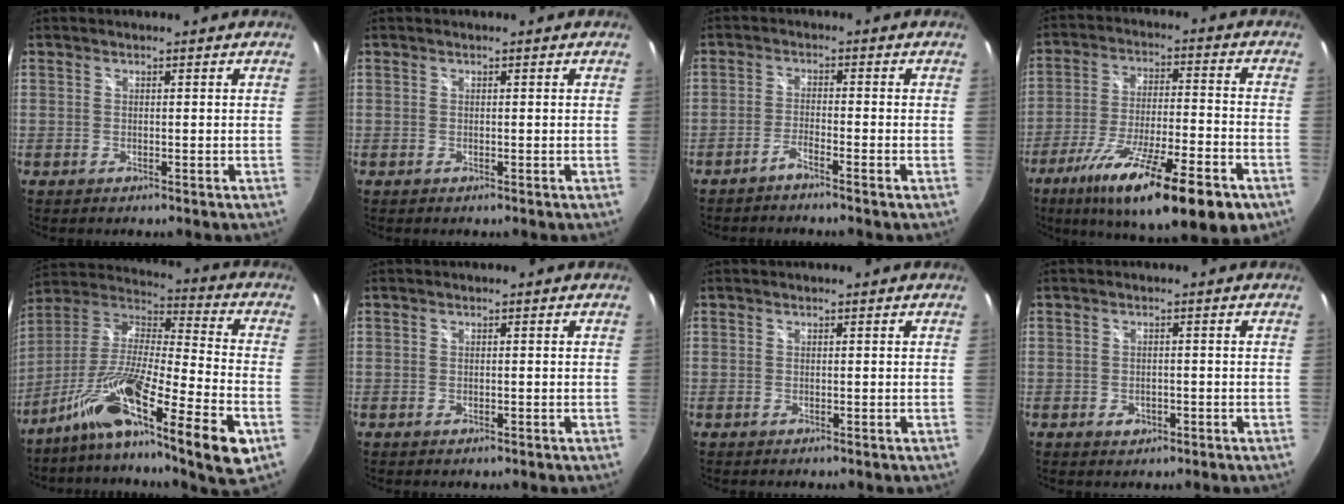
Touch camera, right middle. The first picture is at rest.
{"total": 0.0}
{"total": 2.1, "force": [-1.8, -0.3, 1.0], "torque": [-0.038, 0.002, -0.039]}
{"total": 21.1, "force": [-12.4, 4.1, 16.5], "torque": [-0.282, -0.050, -0.200]}
{"total": 22.5, "force": [-12.3, 1.8, 18.8], "torque": [-0.312, -0.046, -0.225]}
{"total": 0.0}
{"total": 0.0}
{"total": 2.3, "force": [-1.0, 1.8, 1.1], "torque": [-0.019, -0.002, -0.013]}